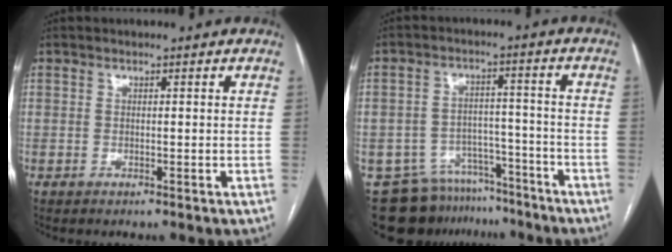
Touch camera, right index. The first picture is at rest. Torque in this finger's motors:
{"motor_torque": [-0.53, -0.28, -1.05, -0.21]}